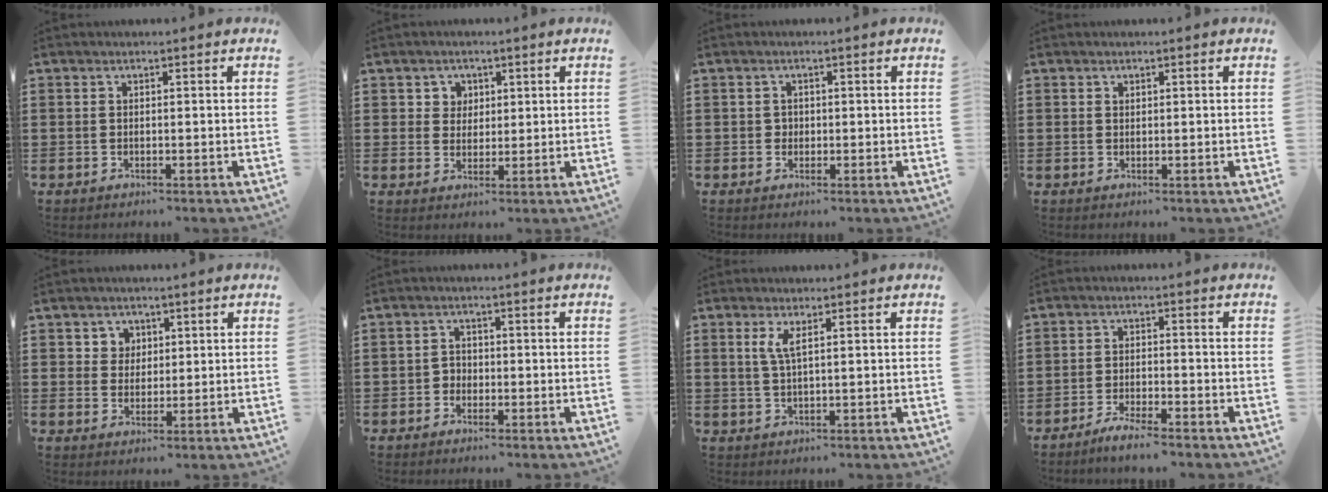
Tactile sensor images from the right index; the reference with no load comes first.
{"total": 2.9, "force": [1.3, 2.6, 0.3], "torque": [-0.019, 0.012, 0.021]}
{"total": 1.1, "force": [0.1, 1.0, 0.3], "torque": [-0.007, 0.005, 0.001]}
{"total": 0.5, "force": [0.4, 0.3, 0.0], "torque": [0.000, 0.002, 0.008]}
{"total": 3.0, "force": [1.5, 2.7, 0.2], "torque": [-0.018, 0.011, 0.027]}
{"total": 1.6, "force": [-0.9, 1.3, 0.3], "torque": [-0.011, 0.004, -0.021]}
{"total": 2.6, "force": [1.0, 0.4, 2.4], "torque": [-0.050, 0.002, 0.017]}
{"total": 2.9, "force": [-2.8, -0.2, 0.9], "torque": [-0.017, 0.004, -0.055]}